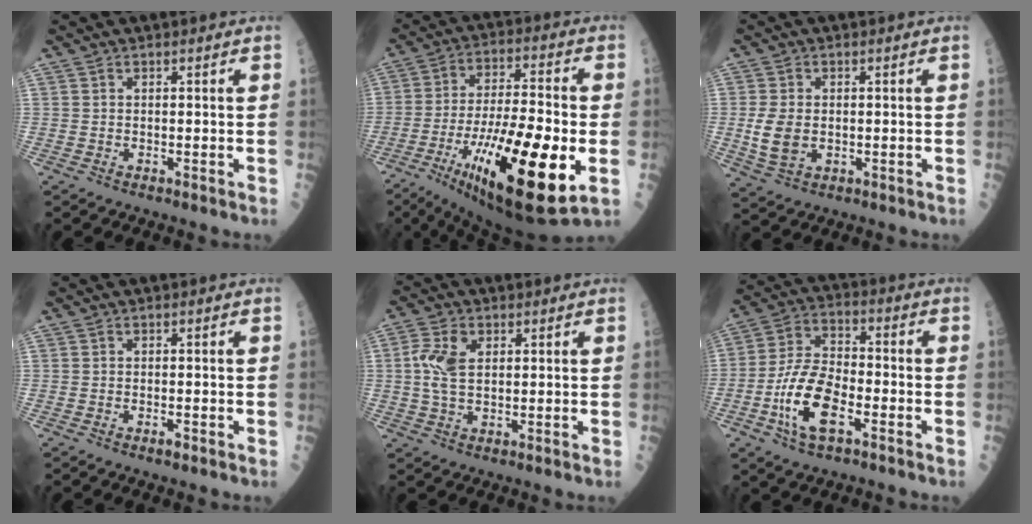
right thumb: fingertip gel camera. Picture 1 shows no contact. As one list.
[{"total": 27.3, "force": [-7.8, 7.4, 25.1], "torque": [-0.445, -0.019, -0.117]}, {"total": 6.0, "force": [-0.4, 4.0, 4.5], "torque": [-0.086, -0.004, 0.000]}, {"total": 0.9, "force": [-0.5, 0.3, 0.6], "torque": [-0.006, 0.002, -0.009]}, {"total": 6.3, "force": [1.2, 3.7, 5.0], "torque": [-0.111, 0.005, 0.023]}, {"total": 13.0, "force": [-4.8, 5.9, 10.6], "torque": [-0.205, 0.030, -0.092]}]